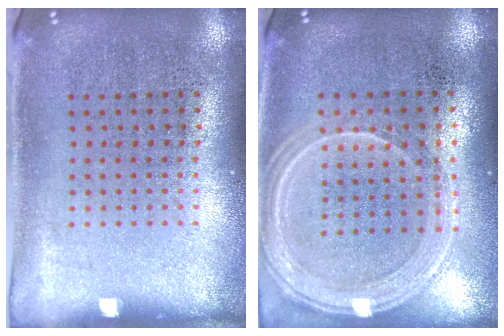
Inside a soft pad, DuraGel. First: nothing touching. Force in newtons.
{"total": 1.2, "press": 1.2, "slide": 0.3}